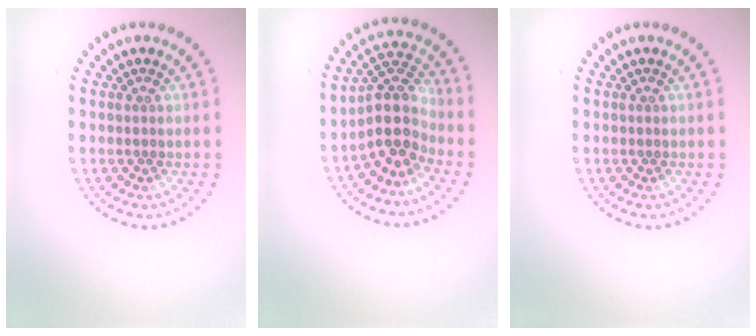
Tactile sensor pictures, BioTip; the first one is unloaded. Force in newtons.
{"total": 4.3, "press": 3.5, "slide": 2.4}
{"total": 0.0}